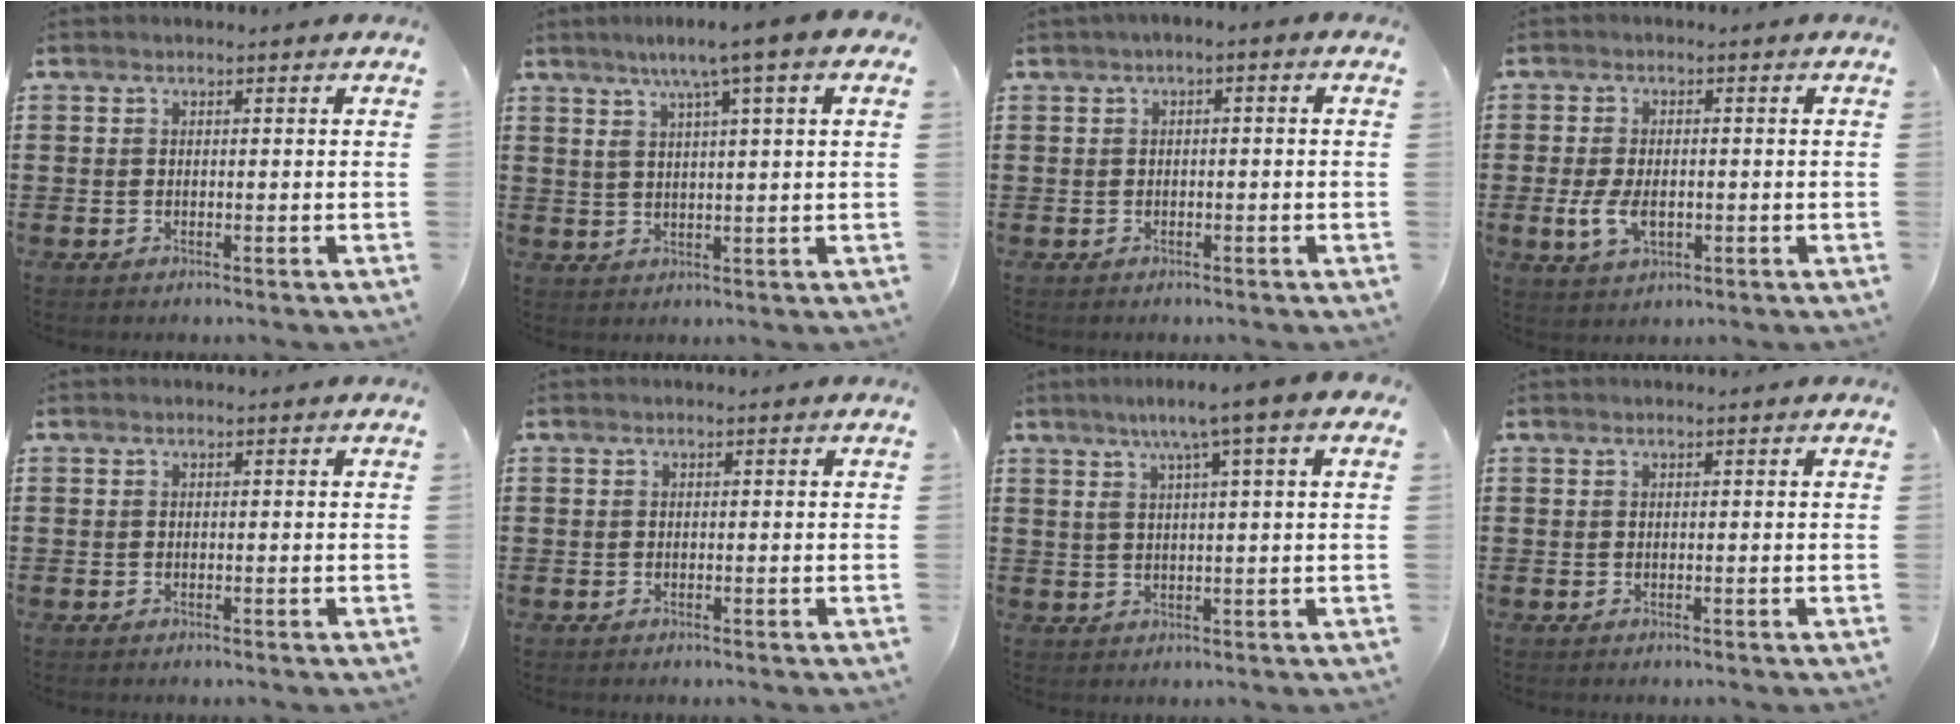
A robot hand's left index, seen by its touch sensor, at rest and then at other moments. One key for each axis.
{"total": 5.8, "fx": 3.0, "fy": -0.1, "fz": 5.0, "tx": -0.107, "ty": -0.005, "tz": 0.044}
{"total": 1.3, "fx": -1.0, "fy": 0.3, "fz": 0.8, "tx": -0.014, "ty": 0.001, "tz": -0.020}
{"total": 4.8, "fx": -0.8, "fy": 2.7, "fz": 4.0, "tx": -0.093, "ty": -0.003, "tz": -0.018}
{"total": 0.0}
{"total": 0.0}
{"total": 5.5, "fx": 2.3, "fy": -0.2, "fz": 4.9, "tx": -0.104, "ty": -0.001, "tz": 0.033}
{"total": 0.0}